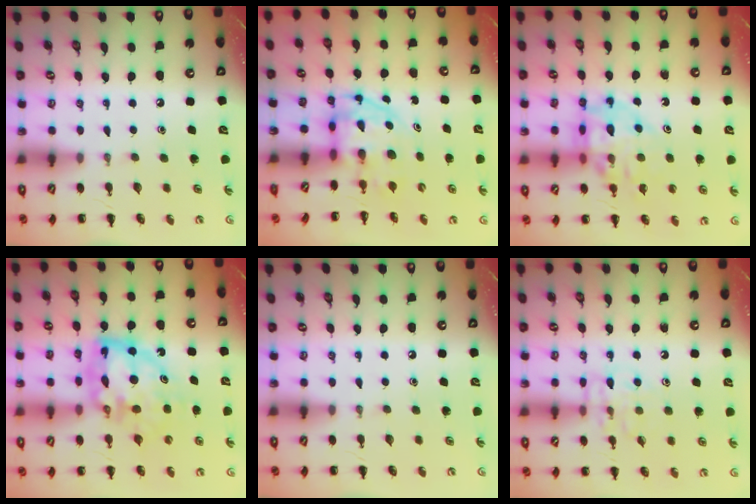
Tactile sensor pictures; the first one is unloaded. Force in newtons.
{"total": 3.5, "press": 3.4, "slide": 0.5}
{"total": 14.6, "press": 14.2, "slide": 3.4}
{"total": 12.7, "press": 12.2, "slide": 3.6}
{"total": 0.0}
{"total": 8.8, "press": 8.8, "slide": 0.6}